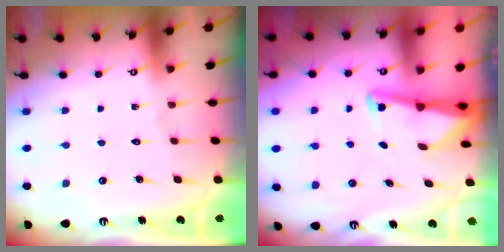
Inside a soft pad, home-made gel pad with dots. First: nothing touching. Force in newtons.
{"total": 3.0, "press": 3.0, "slide": 0.4}